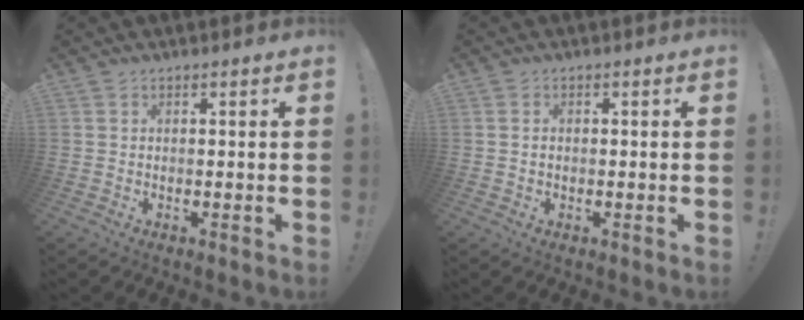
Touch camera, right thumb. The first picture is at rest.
{"total": 0.9, "force": [0.1, 0.6, 0.6], "torque": [-0.014, 0.004, 0.002]}